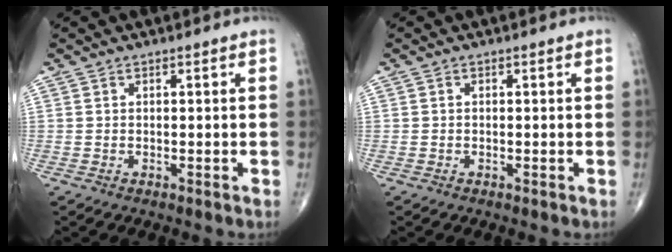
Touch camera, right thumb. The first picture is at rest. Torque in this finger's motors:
{"motor_torque": [0.12, 0.14, 0.17, 0.29, -0.01]}